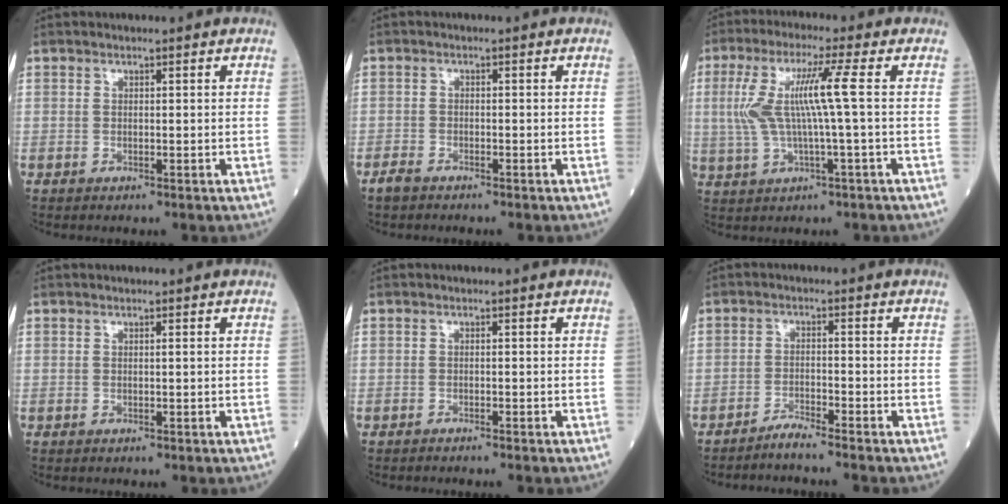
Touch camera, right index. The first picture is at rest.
{"total": 1.9, "force": [-1.7, 0.6, 0.8], "torque": [-0.024, -0.002, -0.031]}
{"total": 8.7, "force": [0.8, -0.4, 8.7], "torque": [-0.189, 0.016, 0.020]}
{"total": 0.0}
{"total": 2.1, "force": [-2.0, -0.1, 0.9], "torque": [-0.012, 0.001, -0.024]}
{"total": 3.0, "force": [-2.8, -0.9, 0.6], "torque": [-0.013, -0.010, -0.055]}